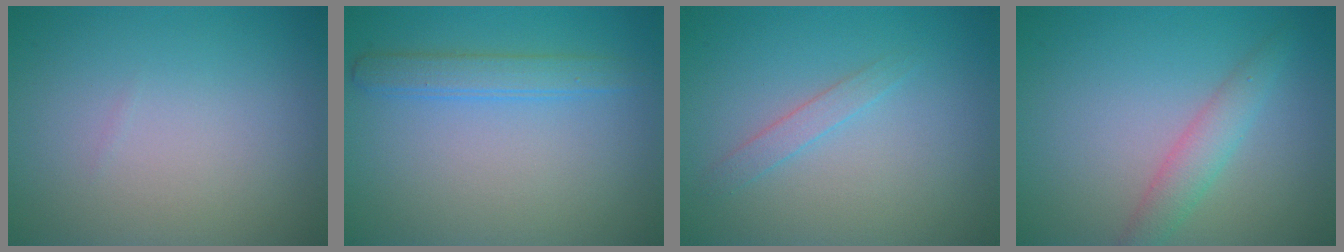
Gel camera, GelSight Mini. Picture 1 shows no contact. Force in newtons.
{"total": 2.2, "press": 2.2, "slide": 0.2}
{"total": 1.2, "press": 1.2, "slide": 0.0}
{"total": 2.5, "press": 2.5, "slide": 0.1}